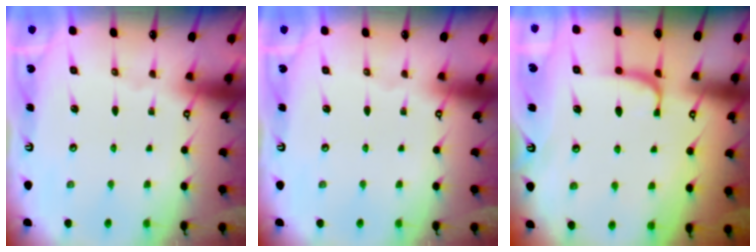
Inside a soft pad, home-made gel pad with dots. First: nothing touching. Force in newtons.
{"total": 0.0}
{"total": 2.2, "press": 2.2, "slide": 0.3}